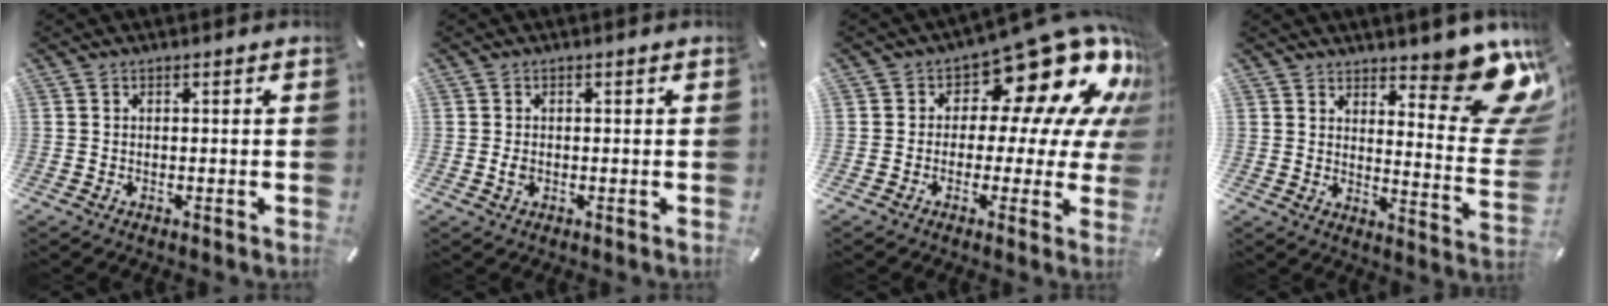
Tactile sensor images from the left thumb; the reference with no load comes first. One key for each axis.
{"total": 1.7, "fx": -0.1, "fy": 1.2, "fz": 1.1, "tx": -0.021, "ty": 0.003, "tz": -0.002}
{"total": 17.5, "fx": 10.1, "fy": 8.3, "fz": 11.6, "tx": -0.164, "ty": -0.080, "tz": 0.168}
{"total": 15.9, "fx": 11.2, "fy": 6.2, "fz": 9.4, "tx": -0.097, "ty": -0.103, "tz": 0.192}